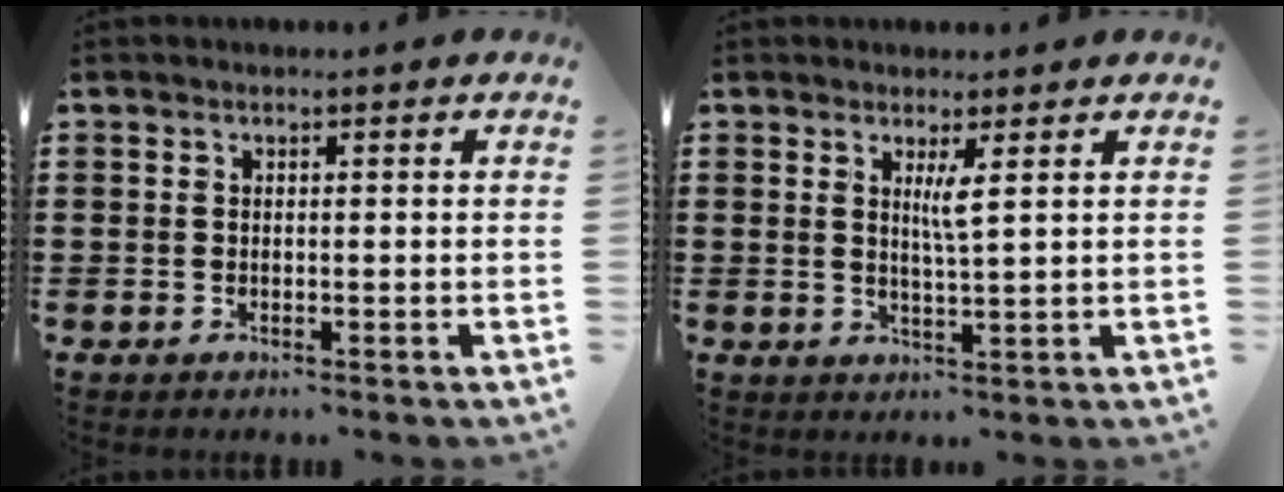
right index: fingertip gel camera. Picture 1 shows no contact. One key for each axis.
{"total": 2.7, "fx": 1.2, "fy": -0.2, "fz": 2.4, "tx": -0.050, "ty": -0.006, "tz": 0.019}